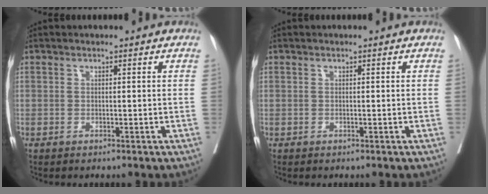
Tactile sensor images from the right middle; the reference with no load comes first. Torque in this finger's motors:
{"motor_torque": [0.09, -0.04, 0.04, 0.01]}